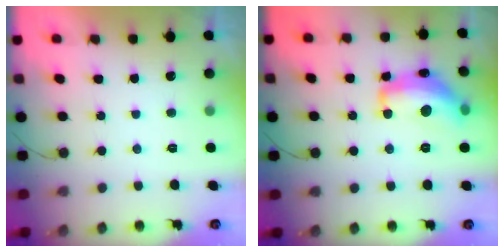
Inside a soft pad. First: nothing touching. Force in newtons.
{"total": 16.5, "press": 16.5, "slide": 1.0}